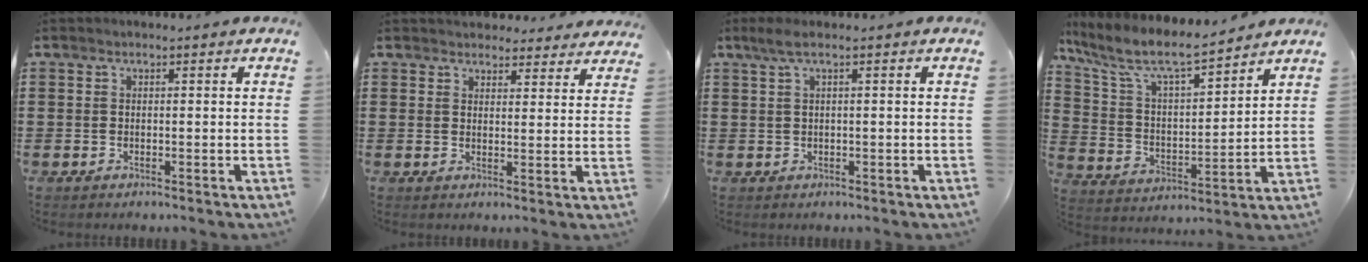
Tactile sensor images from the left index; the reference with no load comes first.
{"total": 3.6, "force": [3.5, 0.9, 0.2], "torque": [-0.007, -0.014, 0.064]}
{"total": 1.9, "force": [0.3, 0.0, 1.9], "torque": [-0.043, -0.005, 0.002]}
{"total": 8.4, "force": [6.8, 1.5, 4.7], "torque": [-0.120, -0.037, 0.112]}